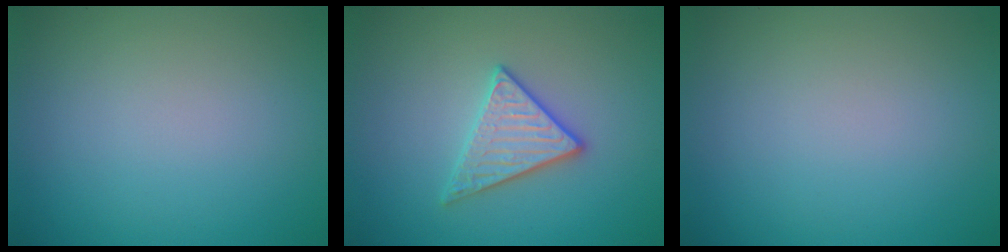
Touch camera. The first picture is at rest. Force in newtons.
{"total": 2.9, "press": 2.8, "slide": 0.7}
{"total": 0.0}